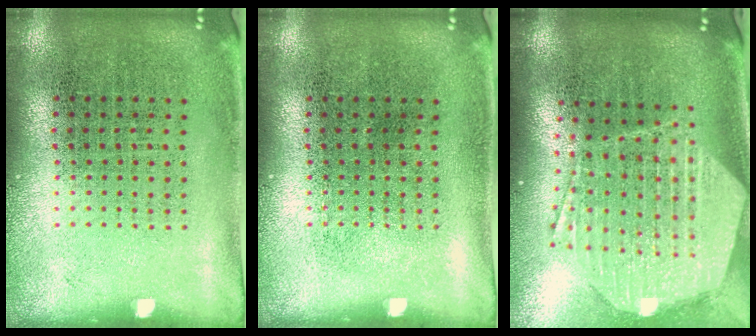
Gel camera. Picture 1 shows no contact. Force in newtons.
{"total": 0.0}
{"total": 2.9, "press": 2.3, "slide": 1.7}